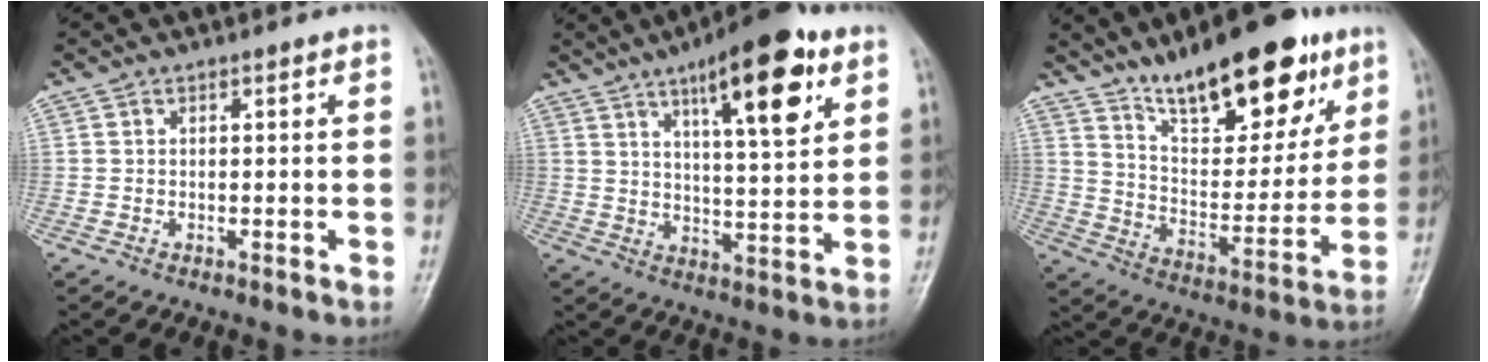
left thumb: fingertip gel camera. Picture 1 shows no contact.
{"total": 16.3, "force": [8.2, 4.7, 13.3], "torque": [-0.176, -0.030, 0.122]}
{"total": 22.1, "force": [14.5, 8.1, 14.5], "torque": [-0.174, -0.063, 0.238]}